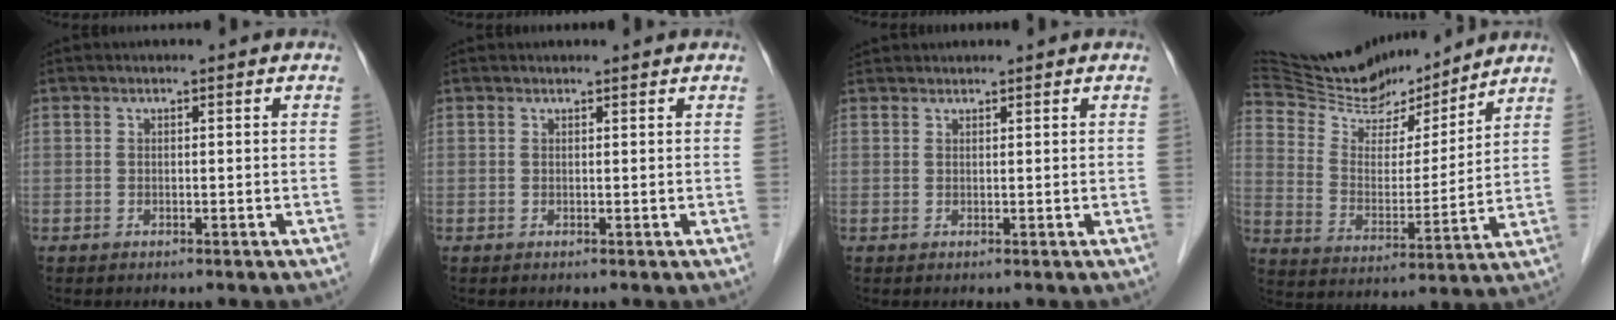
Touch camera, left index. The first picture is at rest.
{"total": 1.5, "force": [1.4, 0.6, 0.2], "torque": [0.005, 0.010, 0.020]}
{"total": 2.5, "force": [2.3, 0.8, 0.4], "torque": [0.005, 0.023, 0.040]}
{"total": 21.7, "force": [19.8, 5.0, 7.5], "torque": [-0.140, 0.006, 0.330]}